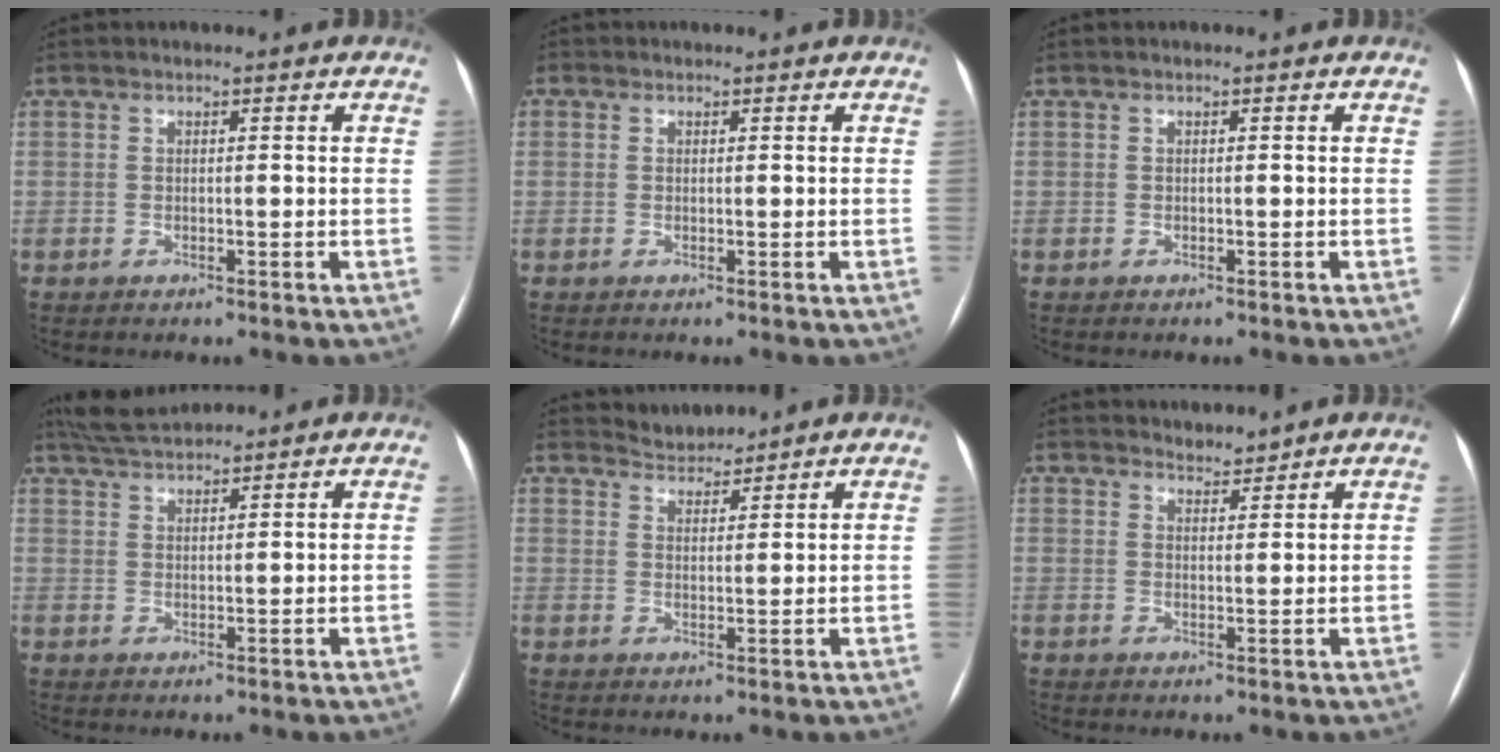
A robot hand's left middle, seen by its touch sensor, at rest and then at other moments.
{"total": 0.8, "force": [0.3, 0.8, 0.1], "torque": [0.003, 0.000, 0.001]}
{"total": 0.0}
{"total": 5.1, "force": [4.9, 0.3, 1.4], "torque": [-0.032, 0.026, 0.093]}
{"total": 3.2, "force": [3.1, 0.4, -0.6], "torque": [0.006, 0.009, 0.061]}
{"total": 2.3, "force": [2.3, 0.4, -0.2], "torque": [-0.001, 0.004, 0.039]}